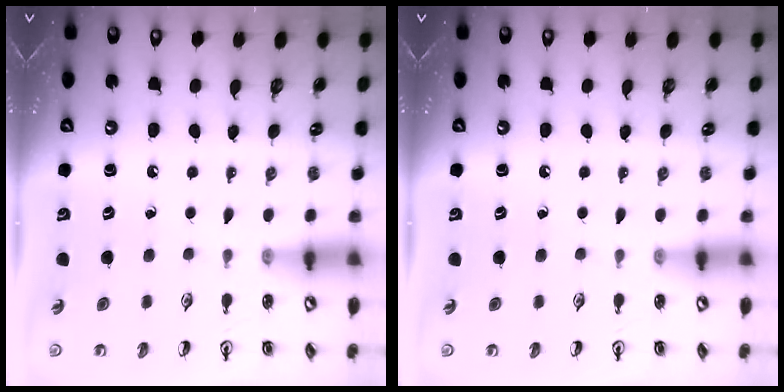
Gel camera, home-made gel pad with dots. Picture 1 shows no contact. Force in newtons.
{"total": 0.0}